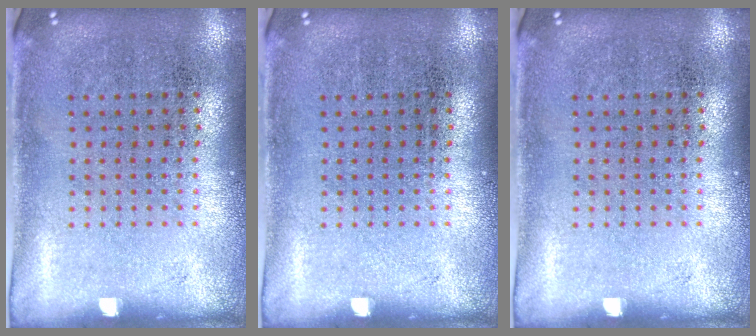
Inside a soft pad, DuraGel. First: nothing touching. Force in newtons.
{"total": 0.0}
{"total": 0.0}